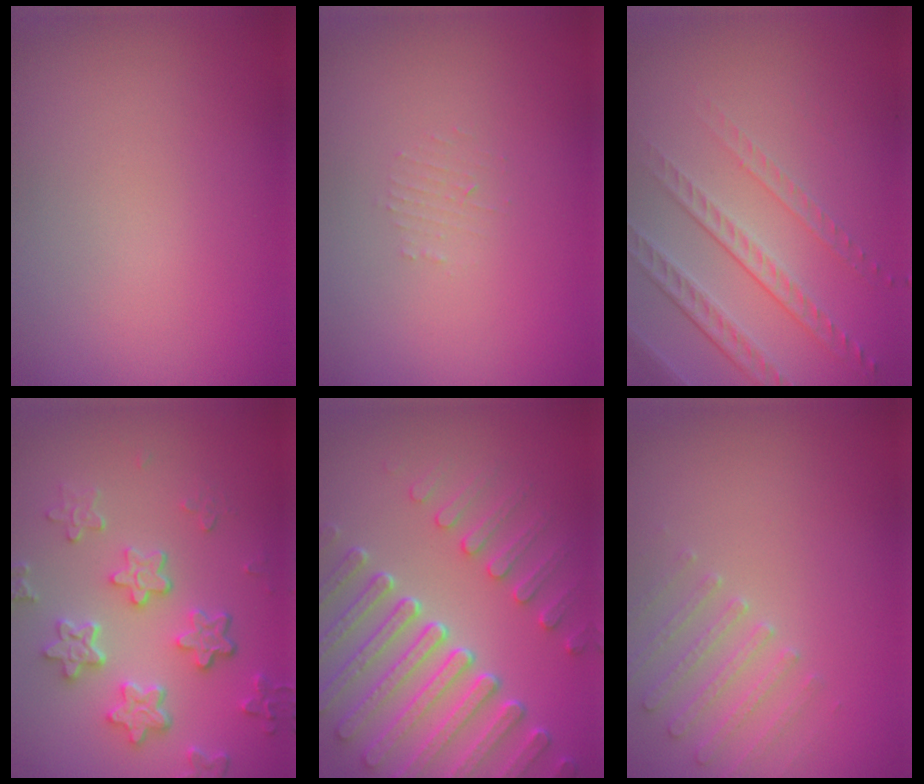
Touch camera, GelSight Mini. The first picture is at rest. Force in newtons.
{"total": 0.9, "press": 0.9, "slide": 0.2}
{"total": 4.8, "press": 3.2, "slide": 3.5}
{"total": 5.3, "press": 4.2, "slide": 3.3}
{"total": 8.1, "press": 6.1, "slide": 5.3}
{"total": 2.3, "press": 2.2, "slide": 0.6}